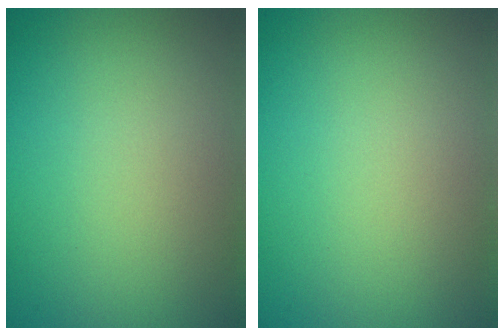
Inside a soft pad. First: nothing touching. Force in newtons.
{"total": 0.0}